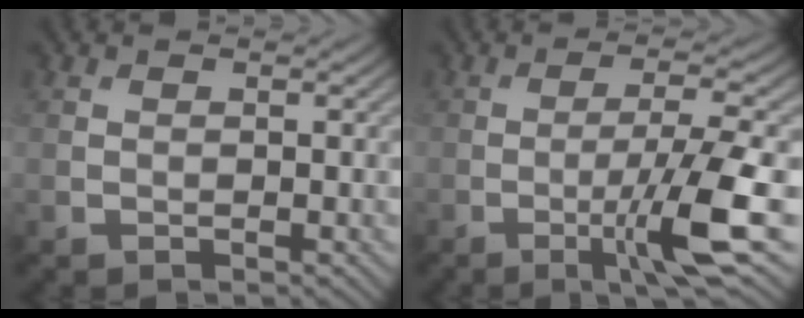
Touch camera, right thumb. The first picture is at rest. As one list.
[{"total": 8.4, "force": [-3.0, 0.7, 7.8], "torque": [-0.131, 0.008, -0.056]}]